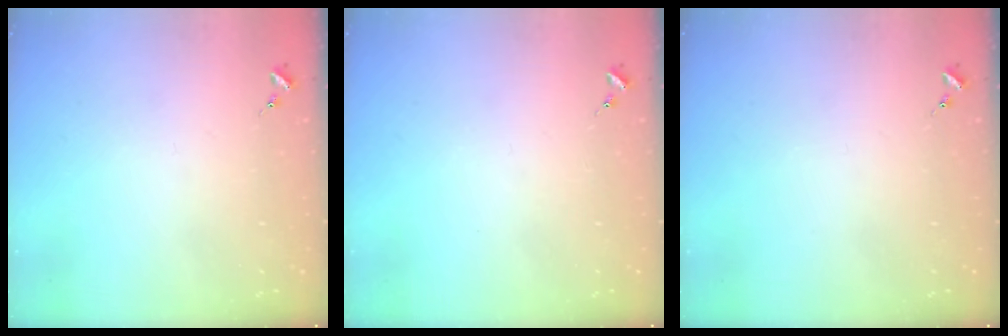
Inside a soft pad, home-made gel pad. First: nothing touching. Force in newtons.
{"total": 0.0}
{"total": 0.0}